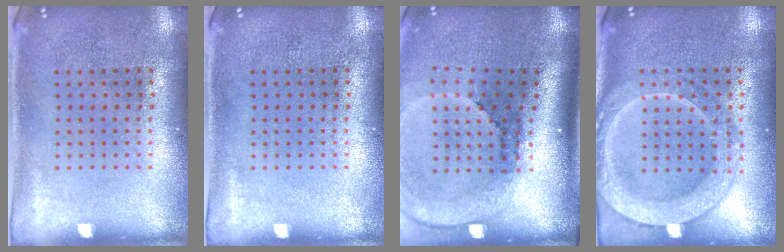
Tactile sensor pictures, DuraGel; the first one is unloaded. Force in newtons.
{"total": 0.0}
{"total": 2.7, "press": 1.8, "slide": 2.0}
{"total": 2.2, "press": 2.2, "slide": 0.3}